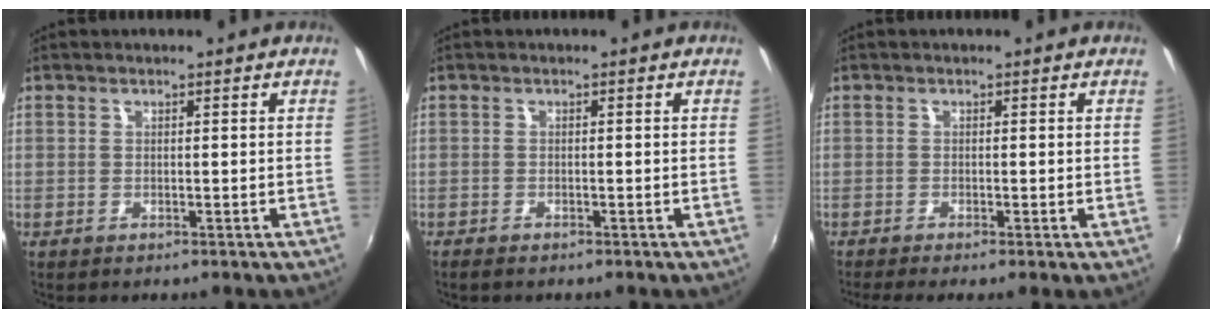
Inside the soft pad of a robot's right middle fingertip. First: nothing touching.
{"total": 1.7, "force": [-1.4, 0.5, 0.8], "torque": [-0.019, -0.006, -0.026]}
{"total": 2.1, "force": [-1.3, -0.4, 1.6], "torque": [-0.035, -0.005, -0.026]}